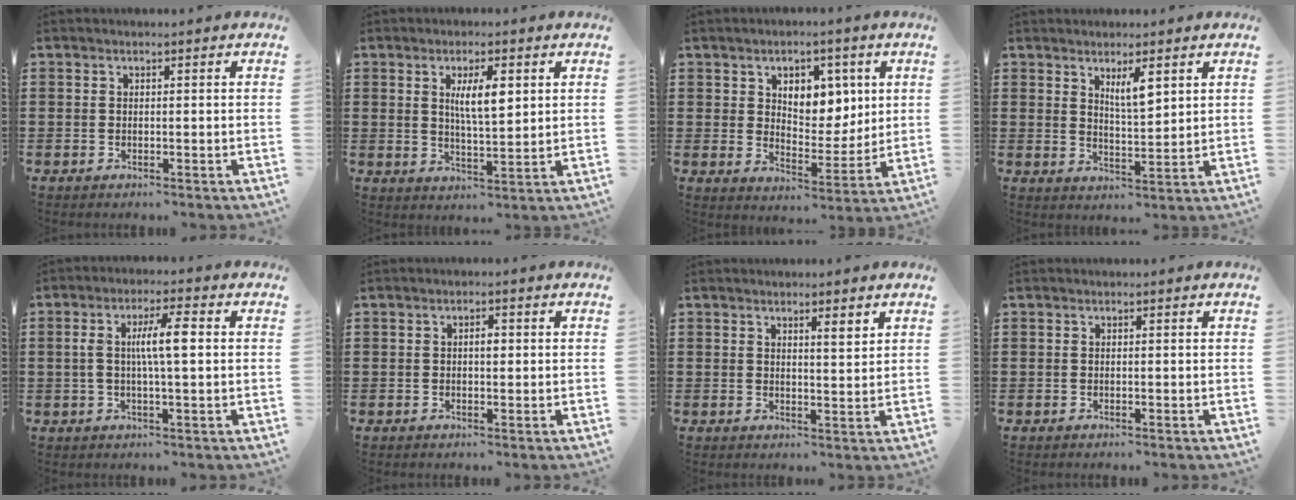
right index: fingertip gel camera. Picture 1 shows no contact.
{"total": 5.8, "force": [1.9, 1.6, 5.3], "torque": [-0.100, 0.003, 0.029]}
{"total": 6.0, "force": [3.2, 4.4, 2.6], "torque": [-0.050, -0.005, 0.051]}
{"total": 4.1, "force": [2.4, 1.0, 3.1], "torque": [-0.057, 0.001, 0.040]}
{"total": 6.4, "force": [0.7, 1.3, 6.2], "torque": [-0.117, 0.004, 0.008]}
{"total": 1.6, "force": [0.1, 0.6, 1.5], "torque": [-0.029, 0.003, 0.000]}
{"total": 2.5, "force": [1.7, 0.4, 1.8], "torque": [-0.029, 0.000, 0.029]}
{"total": 0.0}